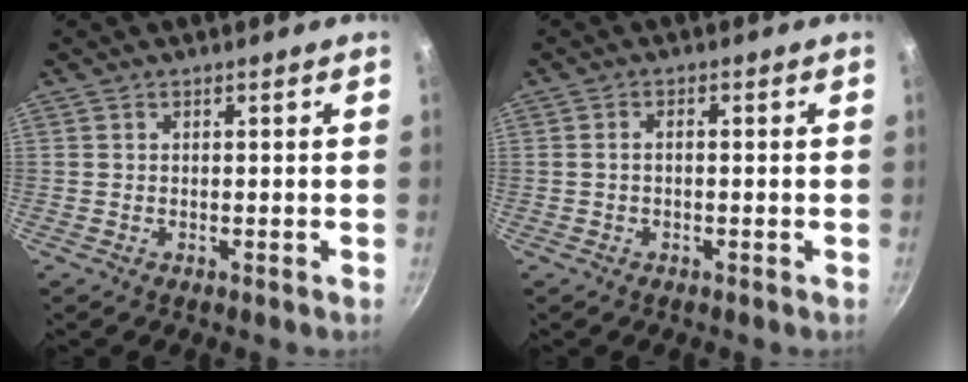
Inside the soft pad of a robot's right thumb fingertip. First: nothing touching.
{"total": 1.5, "force": [-0.3, 0.8, 1.2], "torque": [-0.028, 0.013, -0.006]}